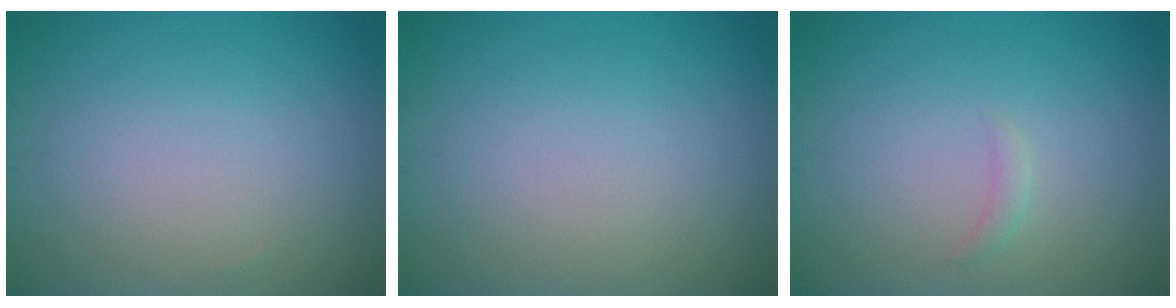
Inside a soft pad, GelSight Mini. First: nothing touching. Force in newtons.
{"total": 0.0}
{"total": 0.8, "press": 0.8, "slide": 0.1}